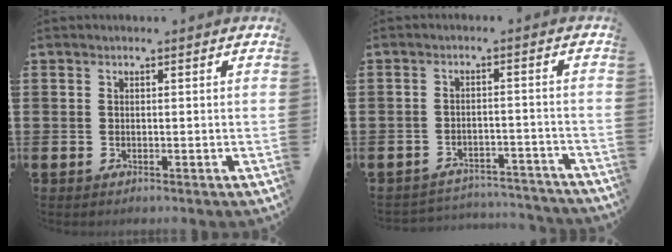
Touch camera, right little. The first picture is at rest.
{"total": 3.0, "force": [-3.0, 0.3, 0.0], "torque": [-0.006, 0.004, -0.065]}